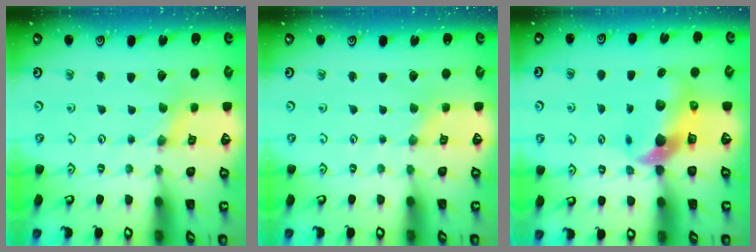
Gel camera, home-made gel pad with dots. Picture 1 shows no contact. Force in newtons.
{"total": 0.9, "press": 0.8, "slide": 0.2}
{"total": 8.9, "press": 8.8, "slide": 1.3}